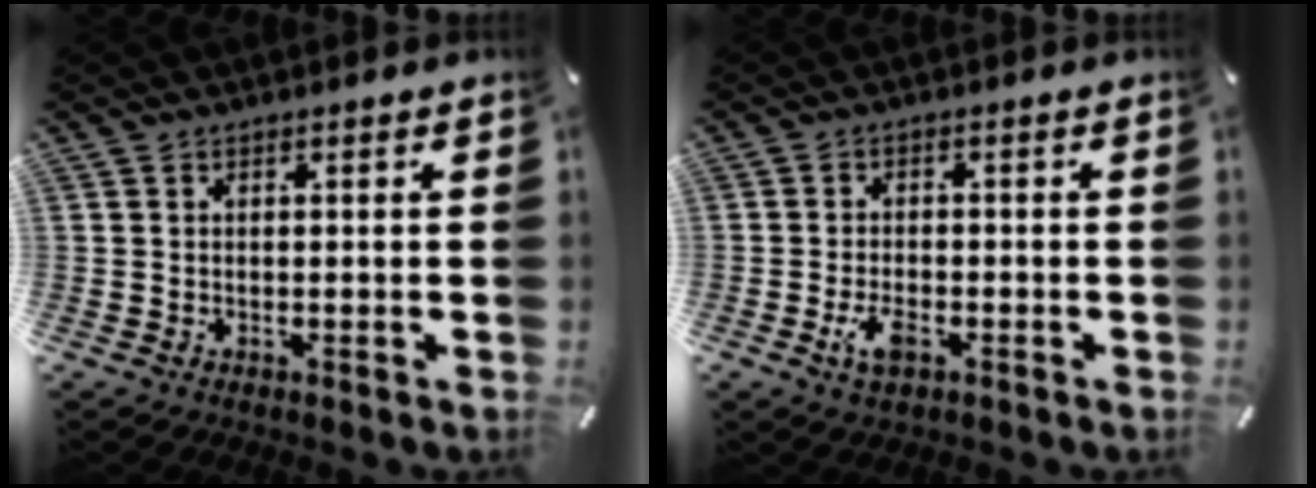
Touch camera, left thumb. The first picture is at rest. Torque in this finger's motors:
{"motor_torque": [0.05, 0.09, 0.05, -0.03, 0.02]}